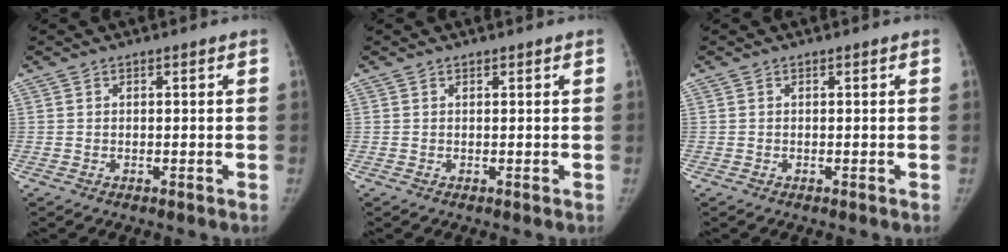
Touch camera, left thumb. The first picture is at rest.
{"total": 0.0}
{"total": 0.0}